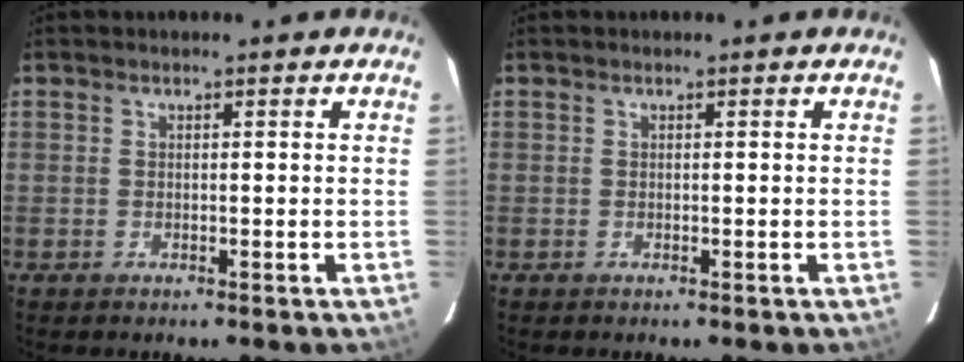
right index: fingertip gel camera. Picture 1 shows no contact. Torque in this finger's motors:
{"motor_torque": [-0.02, 0.00, -0.02, 0.00]}